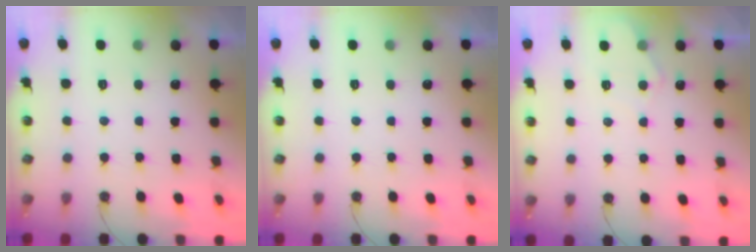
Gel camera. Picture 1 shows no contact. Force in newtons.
{"total": 0.0}
{"total": 6.5, "press": 6.4, "slide": 0.7}